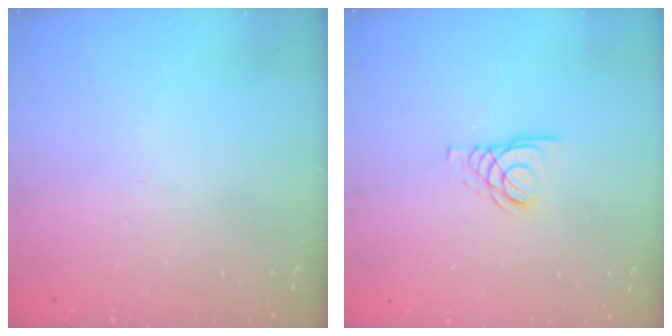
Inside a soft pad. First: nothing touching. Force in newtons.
{"total": 2.8, "press": 2.8, "slide": 0.3}